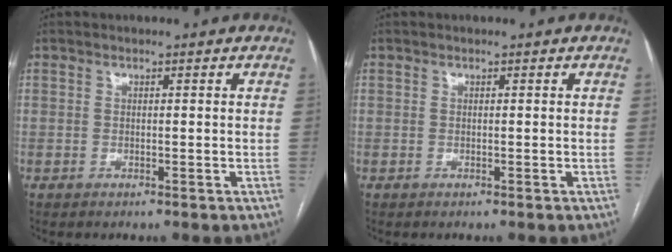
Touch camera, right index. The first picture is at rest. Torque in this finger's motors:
{"motor_torque": [0.00, 0.00, 0.00, 0.00]}